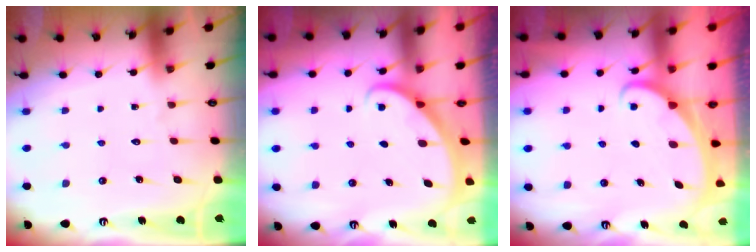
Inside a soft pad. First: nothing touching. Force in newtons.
{"total": 1.9, "press": 1.9, "slide": 0.1}
{"total": 1.5, "press": 1.5, "slide": 0.1}